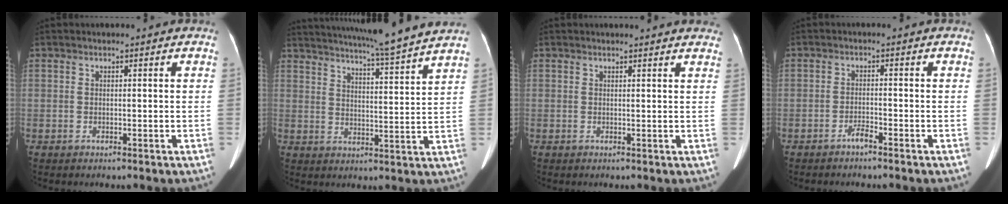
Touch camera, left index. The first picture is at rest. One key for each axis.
{"total": 16.0, "fx": 14.5, "fy": -1.5, "fz": 6.6, "tx": -0.115, "ty": -0.022, "tz": 0.199}
{"total": 8.0, "fx": 7.6, "fy": 1.2, "fz": 2.2, "tx": -0.013, "ty": 0.006, "tz": 0.064}
{"total": 1.7, "fx": -1.4, "fy": 0.0, "fz": 0.8, "tx": -0.017, "ty": 0.000, "tz": -0.026}